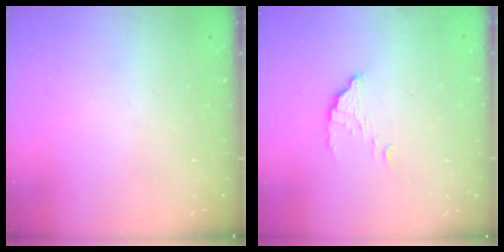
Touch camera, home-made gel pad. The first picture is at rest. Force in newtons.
{"total": 2.3, "press": 2.3, "slide": 0.0}